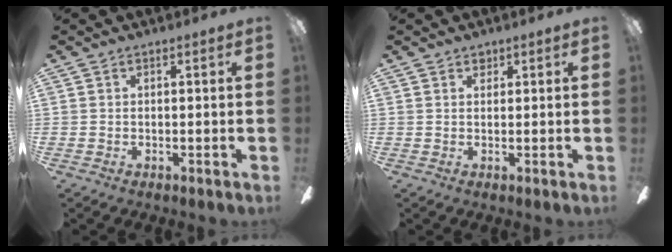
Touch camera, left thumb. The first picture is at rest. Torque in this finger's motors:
{"motor_torque": [0.09, 0.01, -0.12, 0.01, -0.01]}